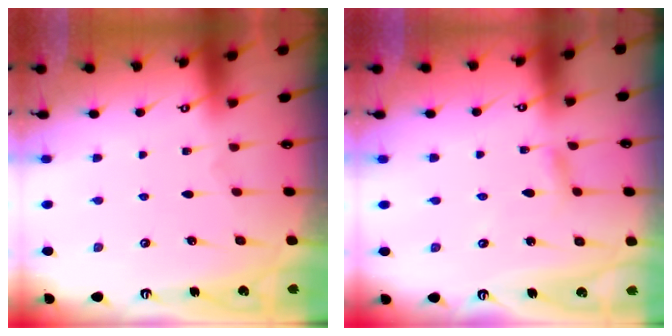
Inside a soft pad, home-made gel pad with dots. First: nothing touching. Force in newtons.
{"total": 3.3, "press": 3.3, "slide": 0.1}